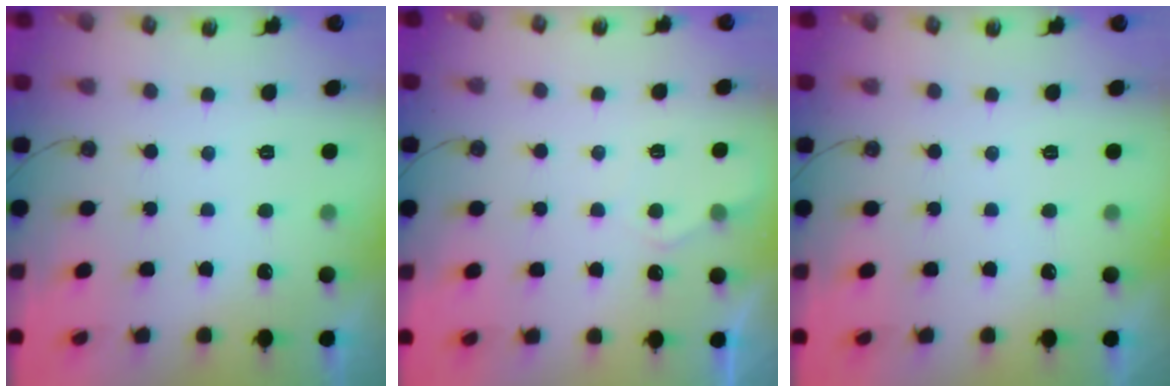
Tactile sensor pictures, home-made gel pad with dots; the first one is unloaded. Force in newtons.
{"total": 4.3, "press": 4.3, "slide": 0.5}
{"total": 0.0}